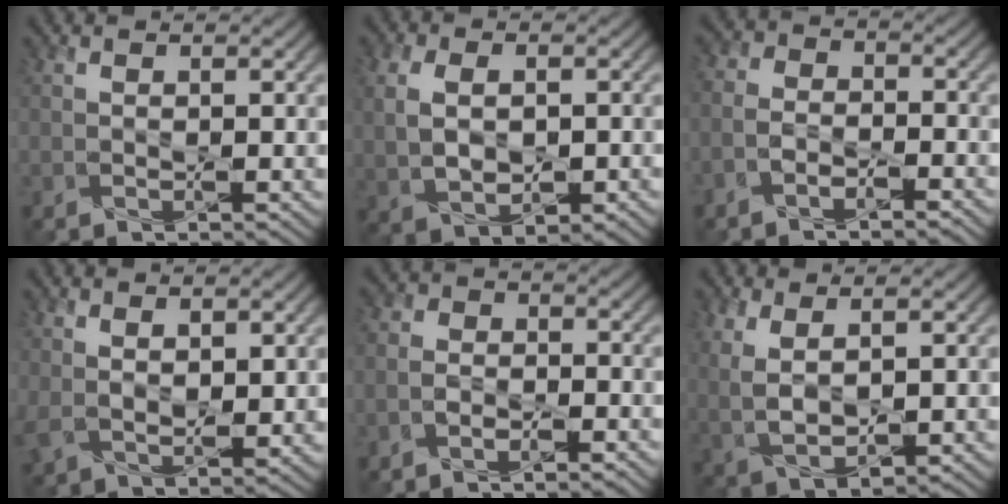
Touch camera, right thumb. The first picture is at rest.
{"total": 7.1, "force": [0.1, 4.7, 5.2], "torque": [-0.108, -0.001, 0.004]}
{"total": 4.2, "force": [-2.9, 2.1, 2.2], "torque": [-0.044, 0.001, -0.064]}
{"total": 4.0, "force": [1.7, 2.2, 2.9], "torque": [-0.066, -0.011, 0.037]}
{"total": 3.8, "force": [-2.6, 2.0, 1.8], "torque": [-0.028, 0.002, -0.059]}
{"total": 5.4, "force": [1.3, 2.8, 4.4], "torque": [-0.106, -0.005, 0.030]}